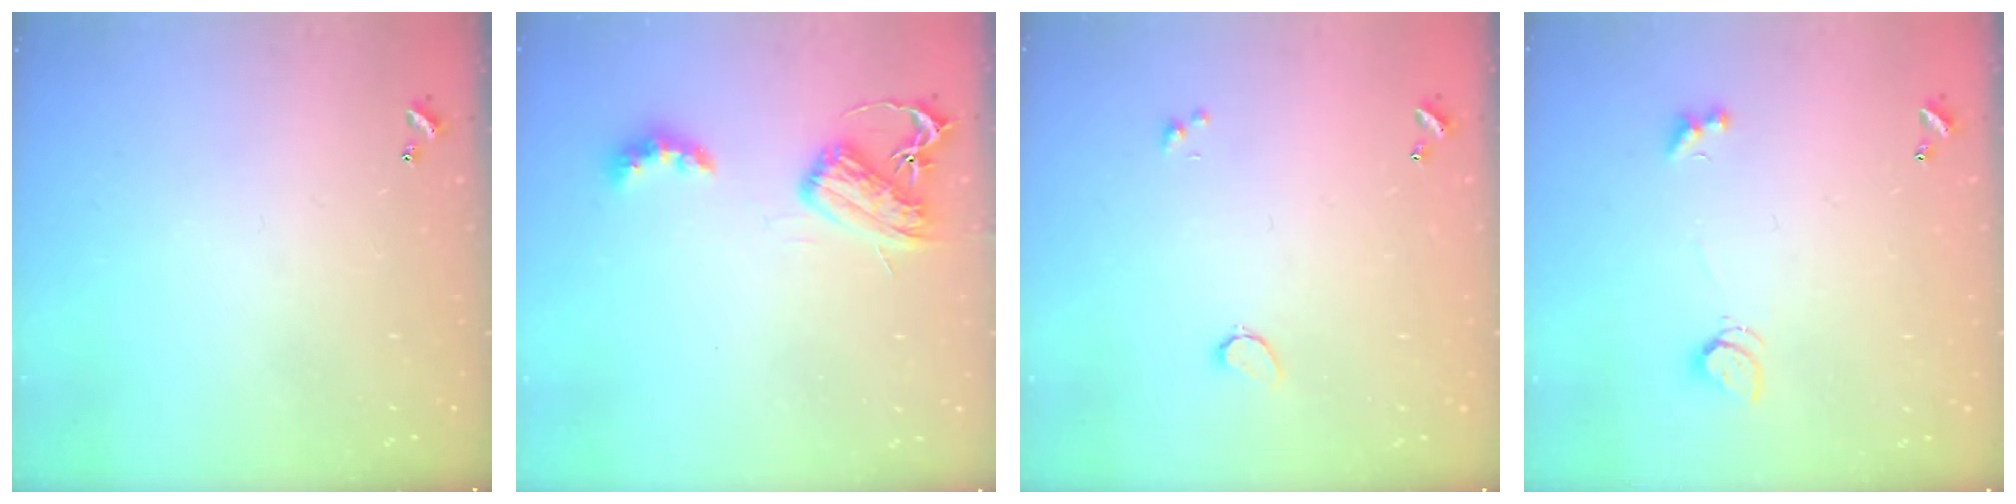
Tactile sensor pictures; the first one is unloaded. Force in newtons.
{"total": 6.7, "press": 6.7, "slide": 0.8}
{"total": 0.6, "press": 0.0, "slide": 0.6}
{"total": 2.5, "press": 2.4, "slide": 0.6}